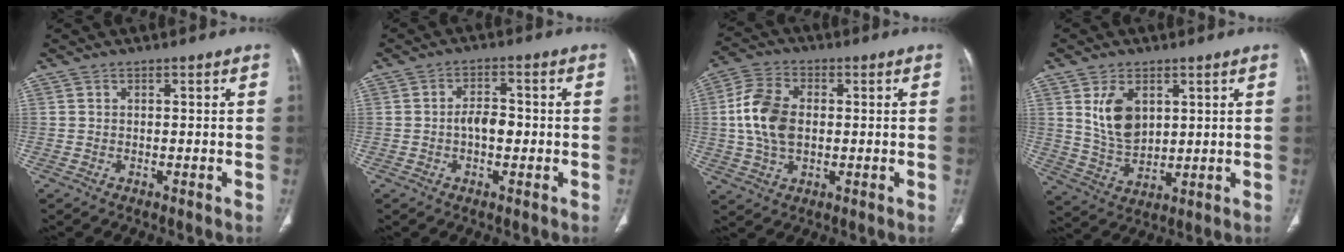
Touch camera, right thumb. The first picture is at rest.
{"total": 4.7, "force": [-0.6, 2.7, 3.9], "torque": [-0.058, 0.011, -0.015]}
{"total": 11.1, "force": [0.4, 7.2, 8.4], "torque": [-0.170, 0.012, 0.007]}
{"total": 9.0, "force": [3.1, 5.7, 6.3], "torque": [-0.098, -0.019, 0.073]}